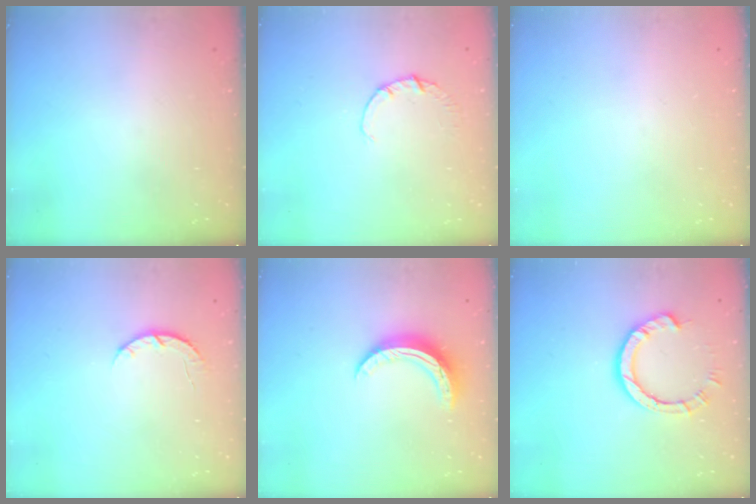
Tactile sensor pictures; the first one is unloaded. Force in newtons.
{"total": 1.9, "press": 1.9, "slide": 0.3}
{"total": 0.0}
{"total": 3.9, "press": 3.8, "slide": 0.6}
{"total": 10.1, "press": 10.1, "slide": 0.5}
{"total": 7.7, "press": 7.7, "slide": 0.6}